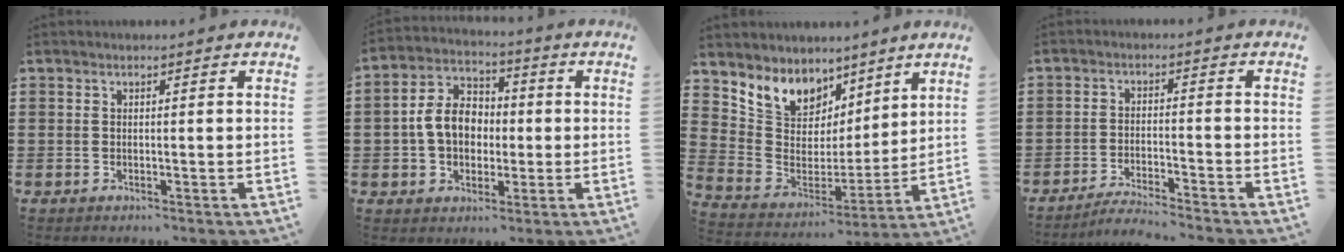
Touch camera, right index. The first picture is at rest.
{"total": 8.3, "force": [-0.5, 6.3, 5.3], "torque": [-0.132, 0.015, -0.015]}
{"total": 7.8, "force": [6.0, 4.9, 0.9], "torque": [-0.063, -0.052, 0.110]}
{"total": 3.5, "force": [-3.4, -0.2, 0.6], "torque": [-0.013, 0.001, -0.070]}